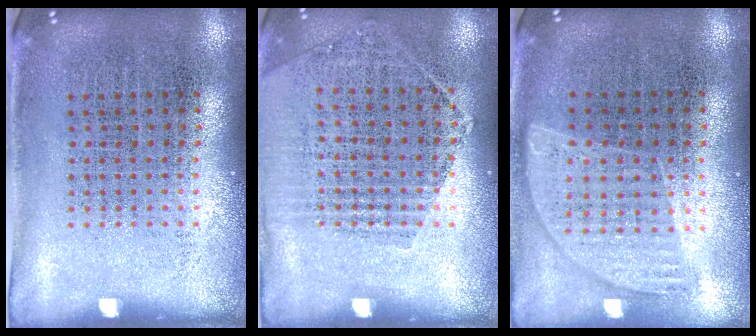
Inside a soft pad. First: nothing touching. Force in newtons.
{"total": 1.1, "press": 1.1, "slide": 0.4}
{"total": 0.8, "press": 0.8, "slide": 0.3}